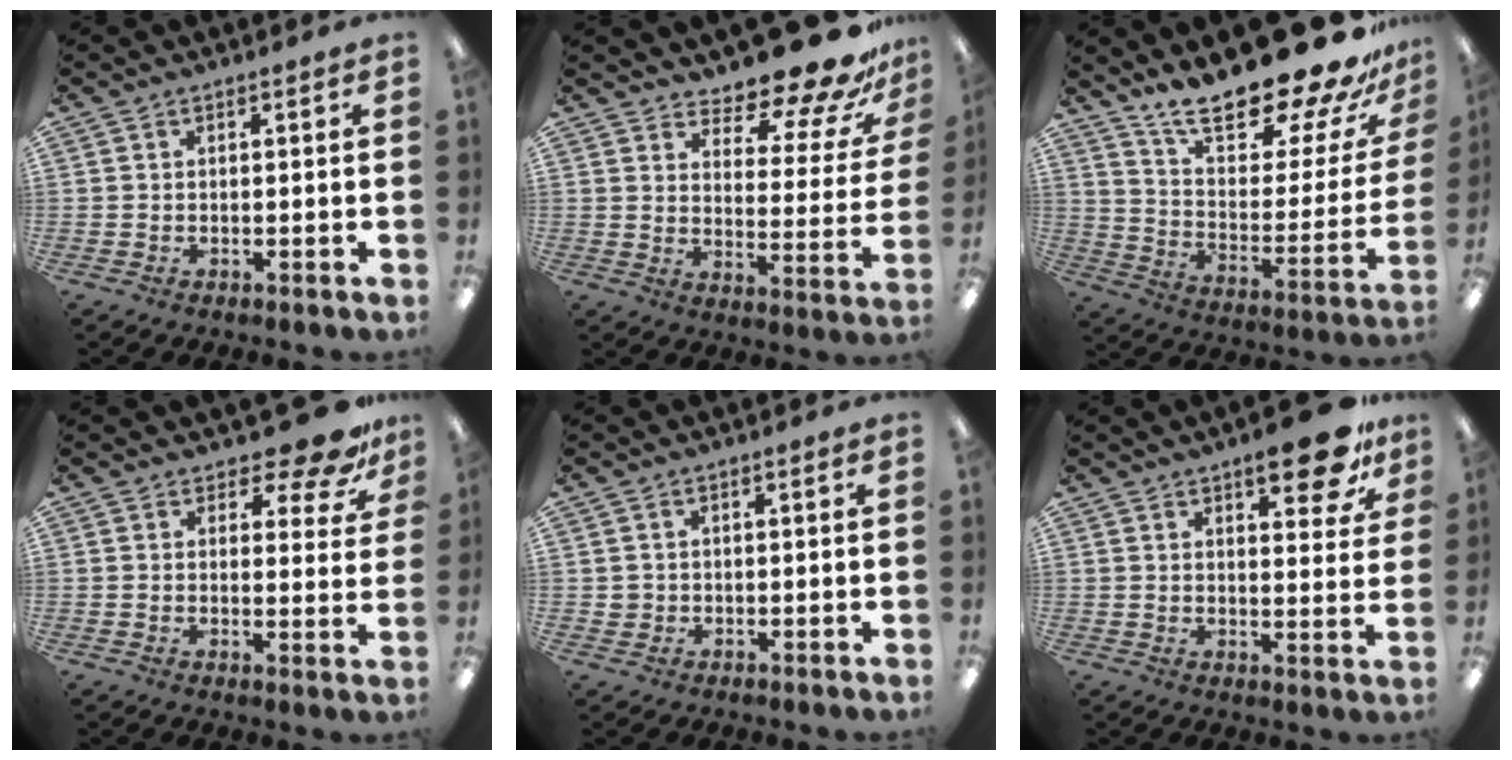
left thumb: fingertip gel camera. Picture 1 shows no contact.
{"total": 14.6, "force": [12.2, 4.2, 6.7], "torque": [-0.086, -0.106, 0.201]}
{"total": 24.4, "force": [19.5, 6.9, 12.9], "torque": [-0.183, -0.145, 0.324]}
{"total": 8.8, "force": [7.0, 3.0, 4.4], "torque": [-0.050, -0.049, 0.122]}
{"total": 1.5, "force": [0.3, 1.4, 0.2], "torque": [-0.006, 0.004, 0.004]}
{"total": 12.3, "force": [8.2, 4.2, 8.1], "torque": [-0.093, -0.048, 0.133]}